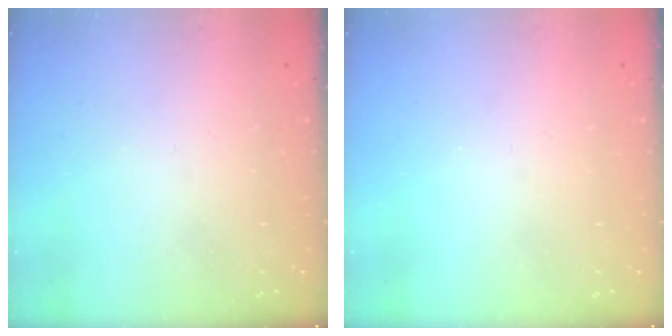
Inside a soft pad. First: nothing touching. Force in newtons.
{"total": 0.0}